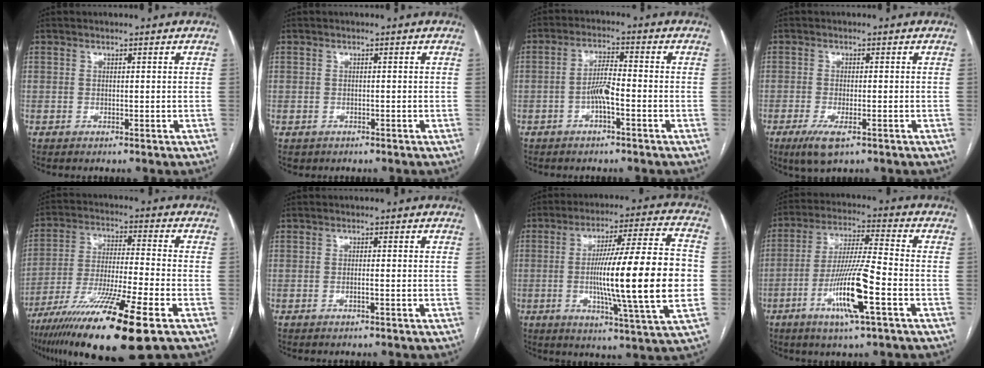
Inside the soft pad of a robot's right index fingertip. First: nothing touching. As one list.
[{"total": 1.3, "force": [-0.6, 1.1, 0.1], "torque": [-0.010, 0.004, -0.003]}, {"total": 4.4, "force": [-1.5, 0.8, 4.0], "torque": [-0.082, 0.009, -0.028]}, {"total": 4.8, "force": [-2.7, 1.2, 3.8], "torque": [-0.076, -0.012, -0.043]}, {"total": 19.0, "force": [-11.0, 0.7, 15.4], "torque": [-0.270, -0.049, -0.192]}, {"total": 0.8, "force": [-0.3, -0.1, 0.7], "torque": [-0.014, 0.001, -0.004]}, {"total": 21.1, "force": [-1.9, 0.2, 21.0], "torque": [-0.314, 0.006, -0.034]}, {"total": 12.5, "force": [-4.7, 0.1, 11.6], "torque": [-0.226, -0.011, -0.089]}]